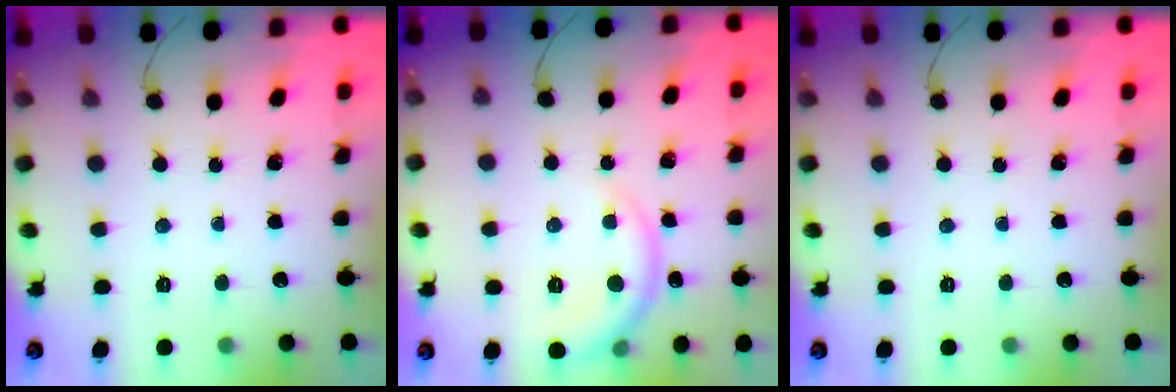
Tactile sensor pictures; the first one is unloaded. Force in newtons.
{"total": 6.8, "press": 6.7, "slide": 1.0}
{"total": 0.0}